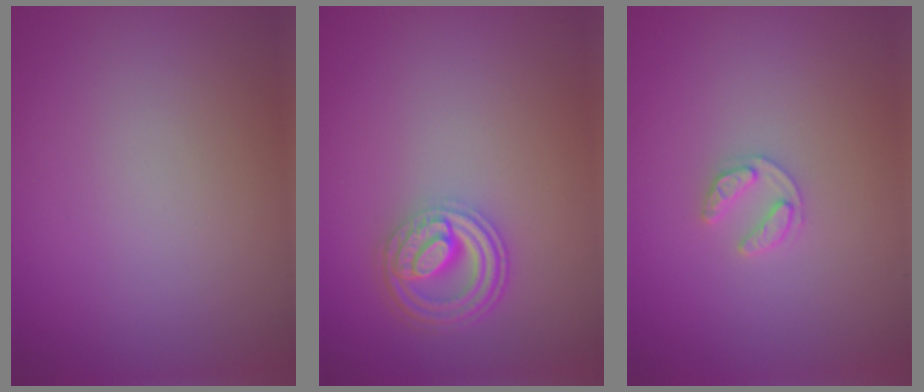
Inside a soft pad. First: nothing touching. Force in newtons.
{"total": 4.6, "press": 3.6, "slide": 2.9}
{"total": 1.6, "press": 1.6, "slide": 0.3}